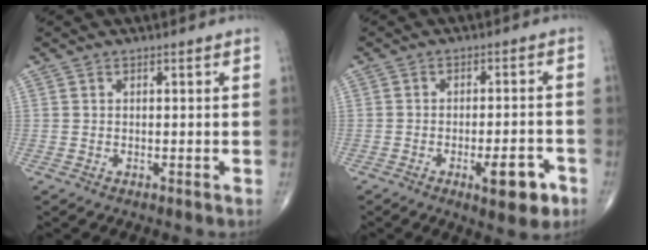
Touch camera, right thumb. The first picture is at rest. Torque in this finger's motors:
{"motor_torque": [1.26, 1.16, 0.58, -0.87, 0.28]}